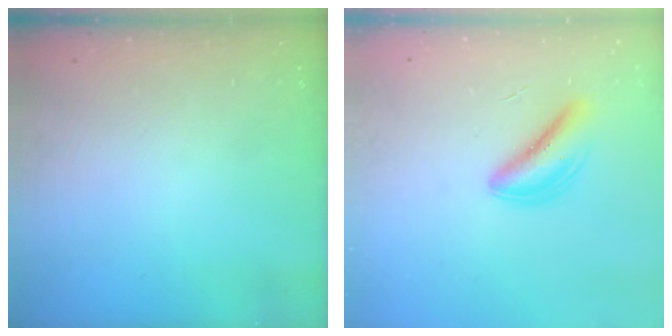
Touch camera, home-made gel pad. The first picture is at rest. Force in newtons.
{"total": 5.8, "press": 5.8, "slide": 0.2}